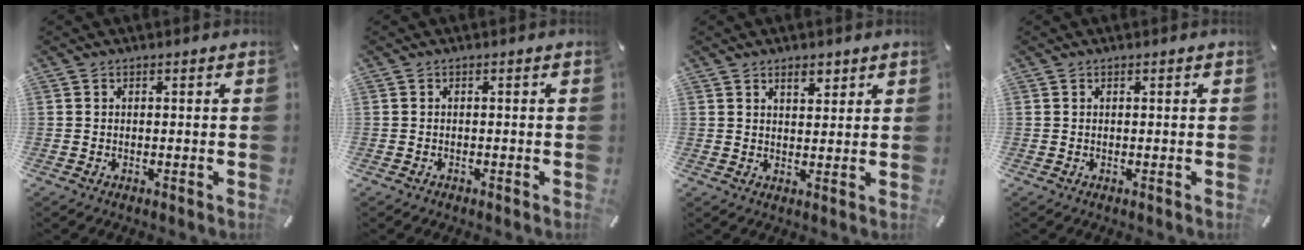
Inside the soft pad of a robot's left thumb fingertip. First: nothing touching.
{"total": 0.6, "force": [-0.5, 0.3, 0.2], "torque": [-0.002, 0.001, -0.012]}
{"total": 3.4, "force": [2.2, 1.8, 1.7], "torque": [-0.014, -0.008, 0.036]}
{"total": 0.0}